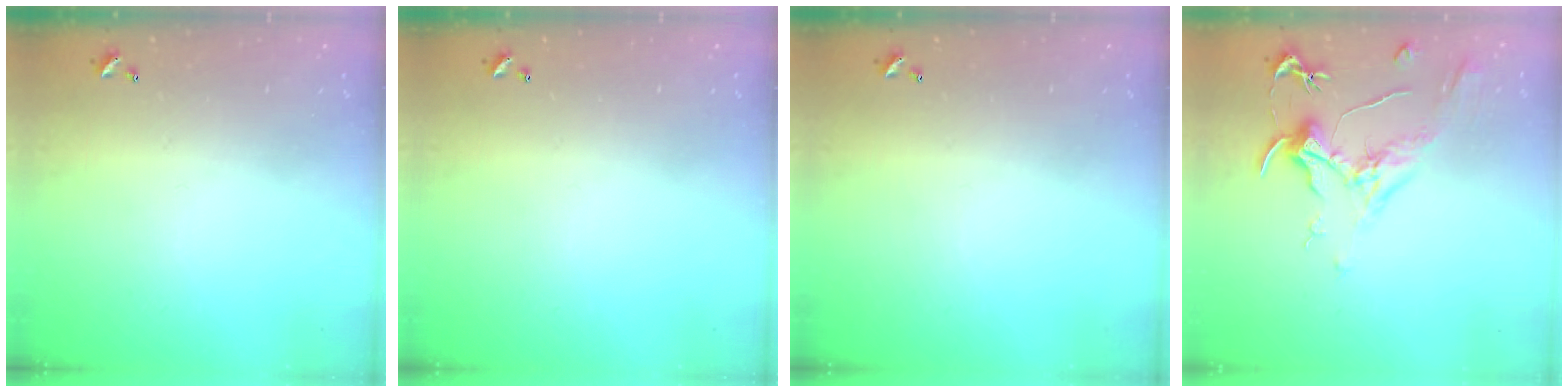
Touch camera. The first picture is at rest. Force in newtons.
{"total": 0.0}
{"total": 0.0}
{"total": 2.0, "press": 1.7, "slide": 0.9}